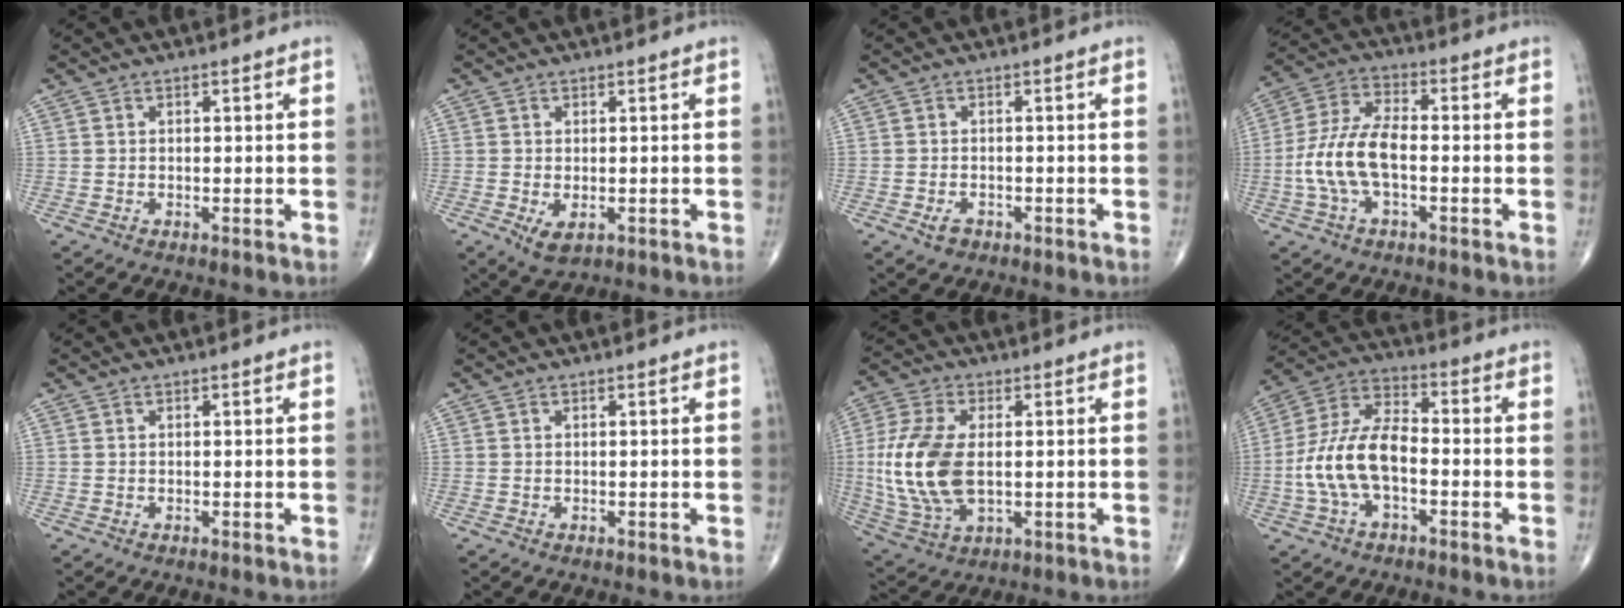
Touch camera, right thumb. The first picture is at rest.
{"total": 3.5, "force": [-1.1, 1.8, 2.8], "torque": [-0.049, -0.008, -0.011]}
{"total": 2.3, "force": [-1.2, 1.5, 1.2], "torque": [-0.021, 0.003, -0.017]}
{"total": 11.3, "force": [-2.2, 5.4, 9.8], "torque": [-0.211, 0.033, -0.046]}
{"total": 0.0}
{"total": 0.0}
{"total": 15.8, "force": [0.2, 8.7, 13.1], "torque": [-0.294, -0.006, 0.011]}
{"total": 13.1, "force": [-2.7, 6.8, 10.9], "torque": [-0.223, 0.040, -0.056]}